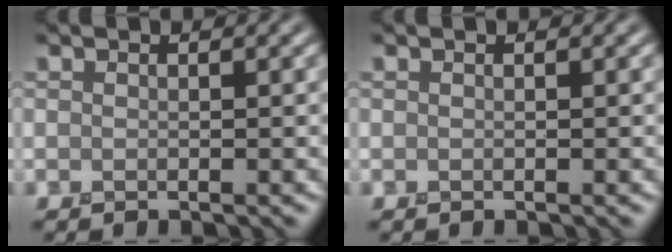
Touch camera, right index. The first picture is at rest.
{"total": 0.0}